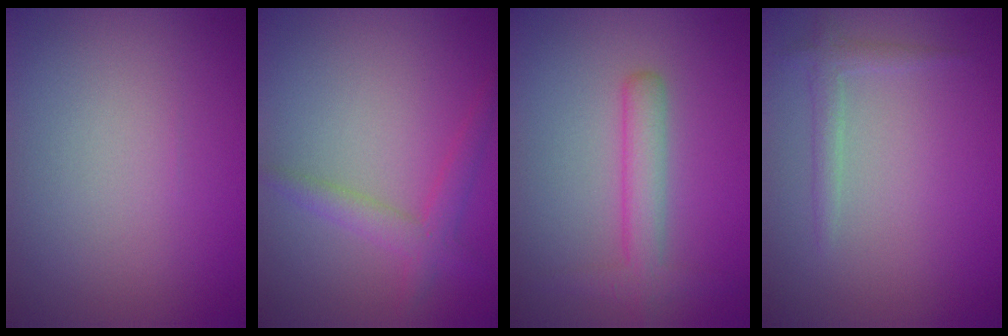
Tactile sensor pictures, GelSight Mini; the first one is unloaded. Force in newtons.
{"total": 2.5, "press": 2.5, "slide": 0.1}
{"total": 3.0, "press": 3.0, "slide": 0.1}
{"total": 1.4, "press": 1.4, "slide": 0.1}